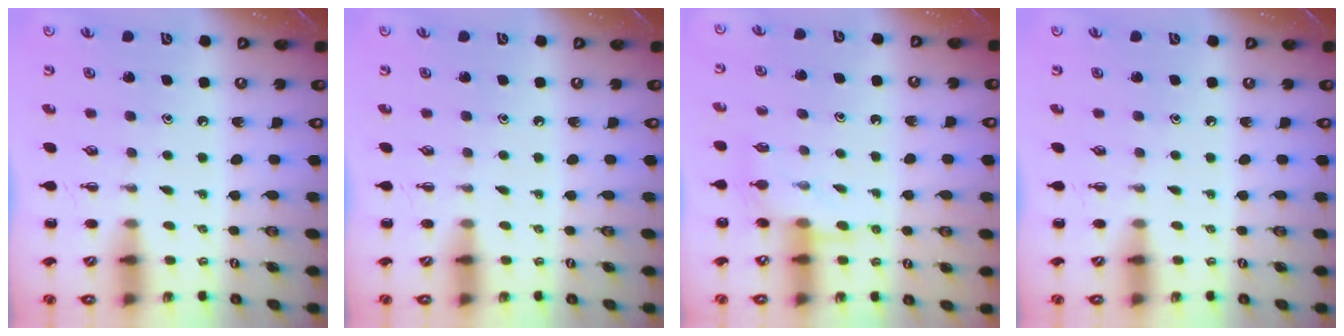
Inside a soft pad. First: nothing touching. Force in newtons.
{"total": 0.0}
{"total": 7.9, "press": 7.8, "slide": 0.7}
{"total": 0.0}